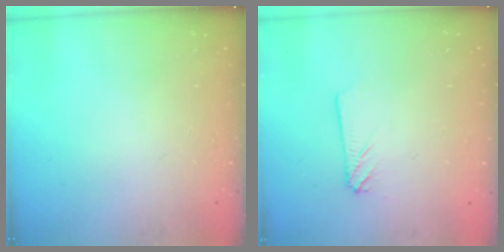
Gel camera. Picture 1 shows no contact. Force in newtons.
{"total": 2.4, "press": 2.4, "slide": 0.2}